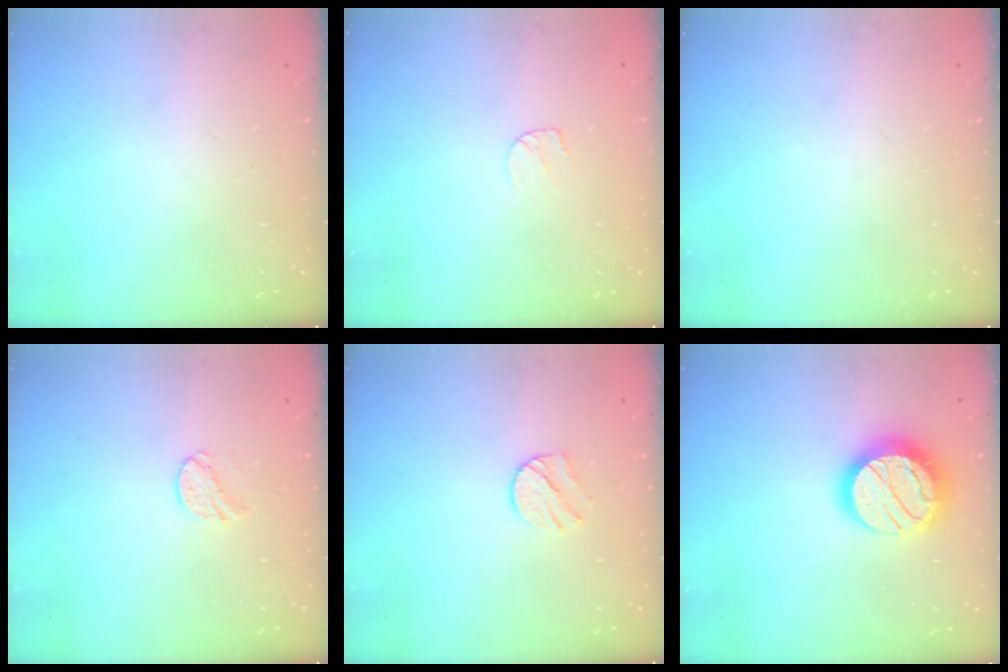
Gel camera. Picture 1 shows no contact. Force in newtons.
{"total": 3.8, "press": 3.8, "slide": 0.4}
{"total": 0.0}
{"total": 6.6, "press": 6.6, "slide": 0.5}
{"total": 6.4, "press": 6.4, "slide": 0.6}
{"total": 20.0, "press": 20.0, "slide": 1.3}